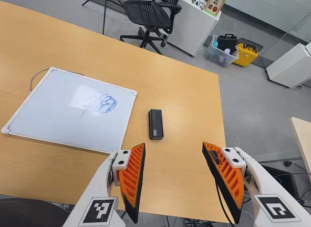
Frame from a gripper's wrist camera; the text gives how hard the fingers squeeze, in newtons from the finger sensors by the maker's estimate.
{"total": 0.0}